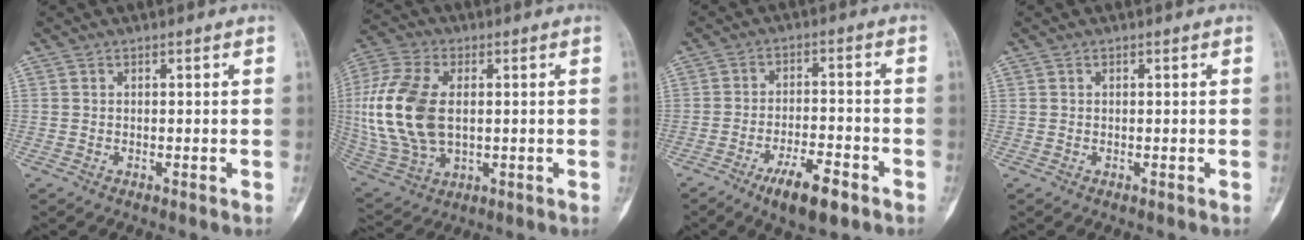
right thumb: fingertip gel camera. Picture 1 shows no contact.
{"total": 18.8, "force": [1.3, 11.3, 14.9], "torque": [-0.332, -0.003, 0.034]}
{"total": 8.9, "force": [-5.3, 2.8, 6.6], "torque": [-0.106, 0.022, -0.084]}
{"total": 0.0}